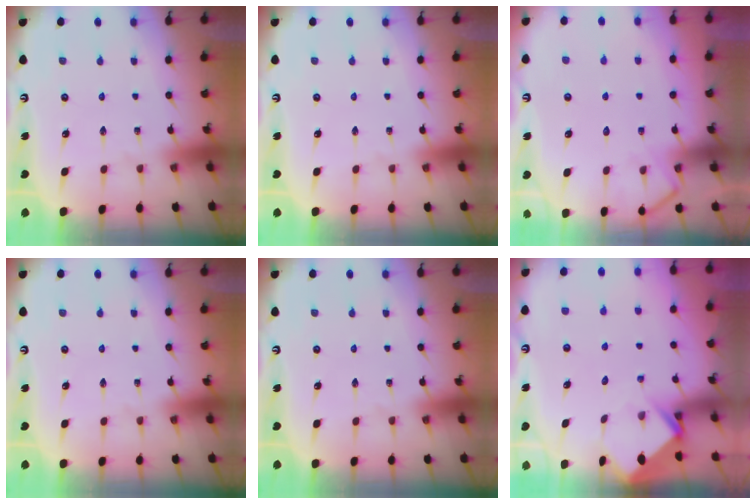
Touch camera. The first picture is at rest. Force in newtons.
{"total": 0.0}
{"total": 7.6, "press": 7.5, "slide": 1.0}
{"total": 0.0}
{"total": 0.0}
{"total": 3.5, "press": 3.5, "slide": 0.2}